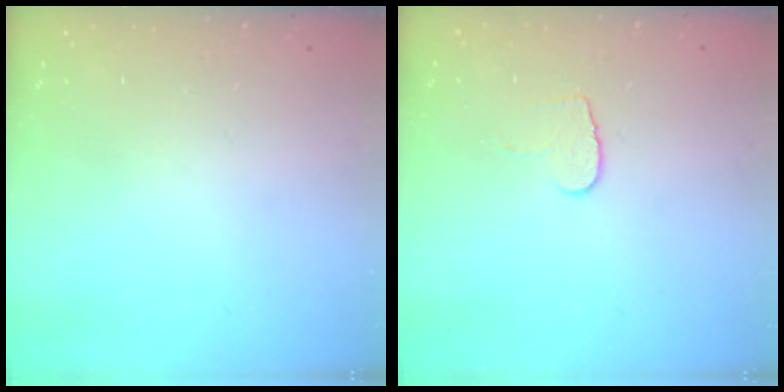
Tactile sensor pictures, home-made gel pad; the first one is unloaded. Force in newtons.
{"total": 6.6, "press": 6.6, "slide": 0.6}